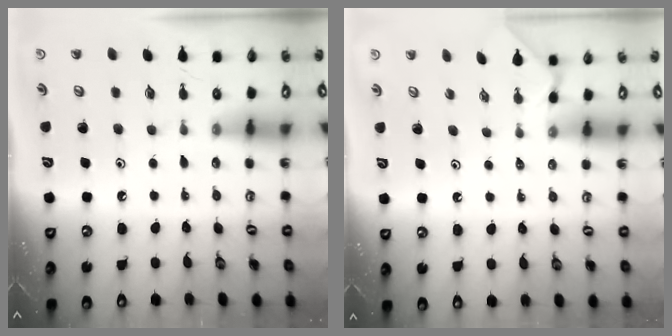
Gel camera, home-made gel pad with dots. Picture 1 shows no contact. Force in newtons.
{"total": 0.9, "press": 0.9, "slide": 0.3}